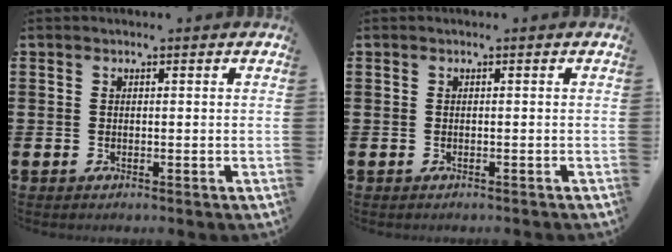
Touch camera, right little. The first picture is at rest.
{"total": 0.0}